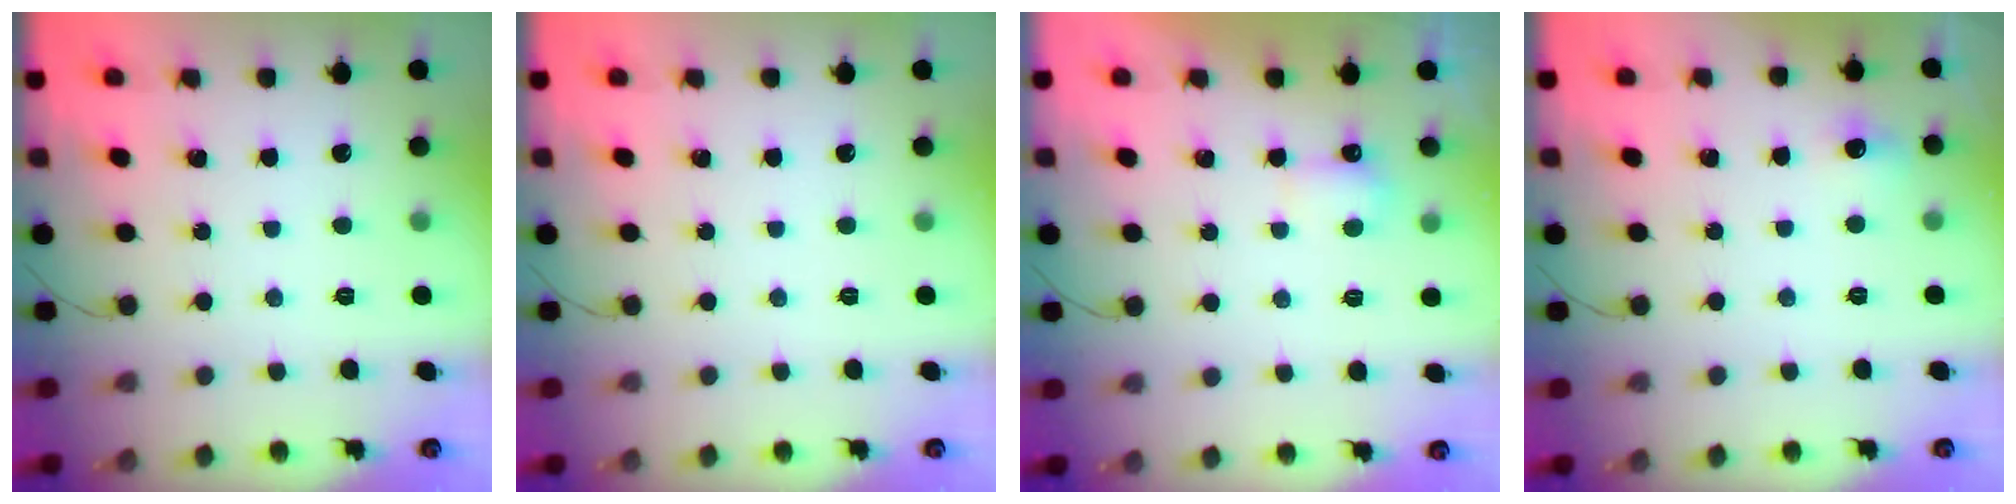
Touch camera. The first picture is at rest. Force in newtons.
{"total": 0.0}
{"total": 2.8, "press": 2.7, "slide": 0.6}
{"total": 5.7, "press": 5.4, "slide": 1.8}